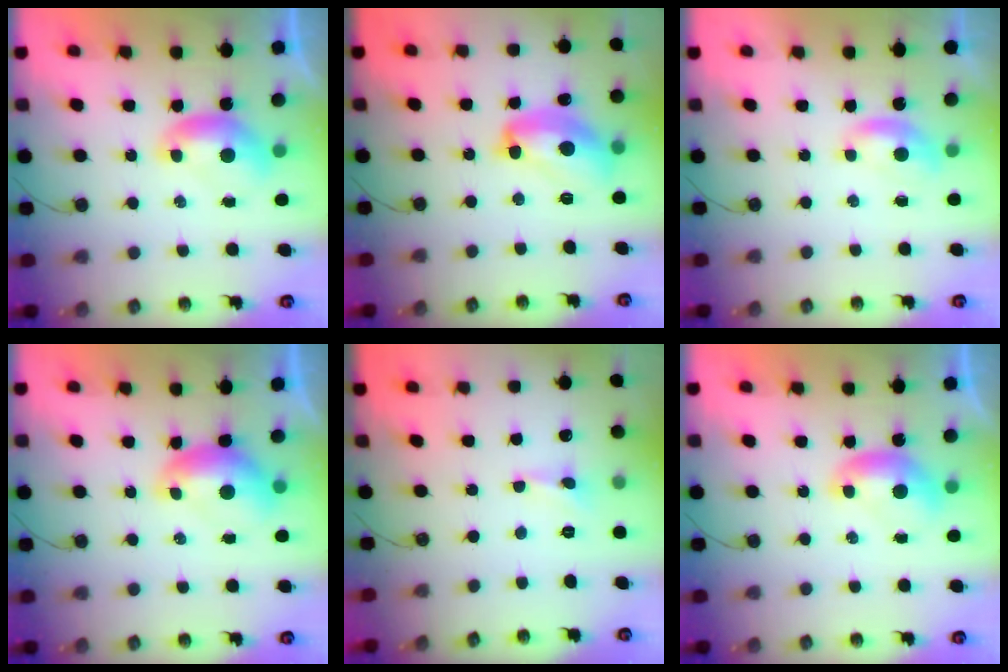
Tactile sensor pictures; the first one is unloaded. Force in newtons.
{"total": 10.4, "press": 10.3, "slide": 0.9}
{"total": 0.5, "press": 0.4, "slide": 0.4}
{"total": 1.2, "press": 1.1, "slide": 0.6}
{"total": 0.0}
{"total": 0.0}